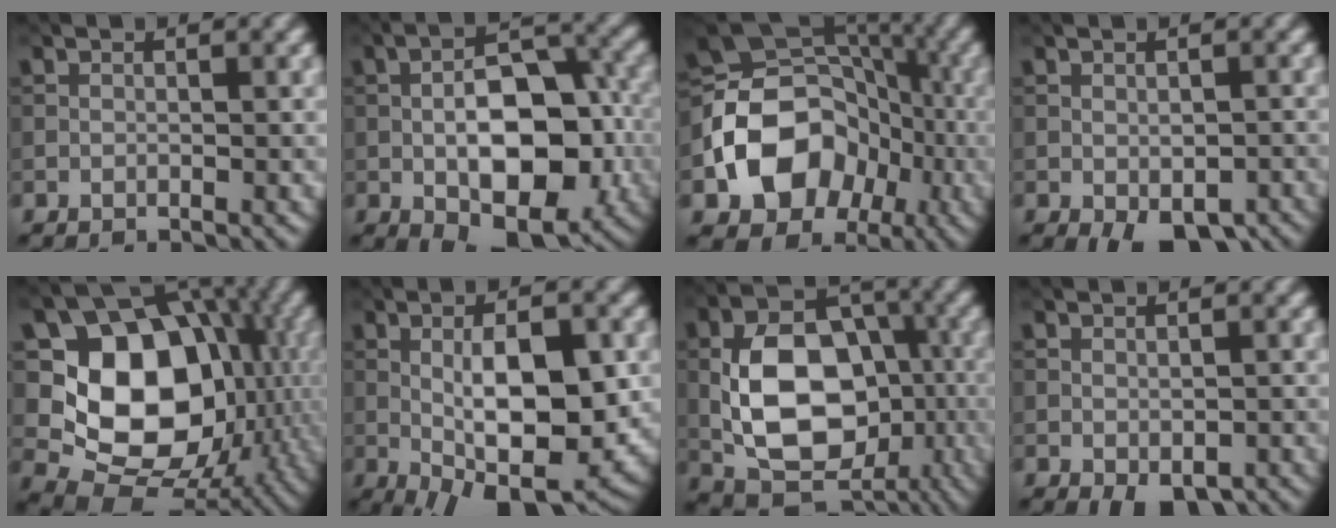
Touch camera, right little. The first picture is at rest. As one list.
[{"total": 10.5, "force": [-2.3, 5.4, 8.8], "torque": [-0.136, 0.002, -0.034]}, {"total": 11.6, "force": [-3.6, 9.0, 6.5], "torque": [-0.108, -0.001, -0.069]}, {"total": 5.2, "force": [-2.8, 2.4, 3.7], "torque": [-0.052, -0.020, -0.030]}, {"total": 13.8, "force": [0.1, 10.9, 8.5], "torque": [-0.114, -0.013, -0.010]}, {"total": 10.0, "force": [-1.7, 3.7, 9.2], "torque": [-0.147, -0.002, -0.023]}, {"total": 11.9, "force": [-2.3, 8.0, 8.5], "torque": [-0.150, 0.003, -0.041]}, {"total": 3.0, "force": [-1.7, 1.3, 2.1], "torque": [-0.030, -0.015, -0.018]}]